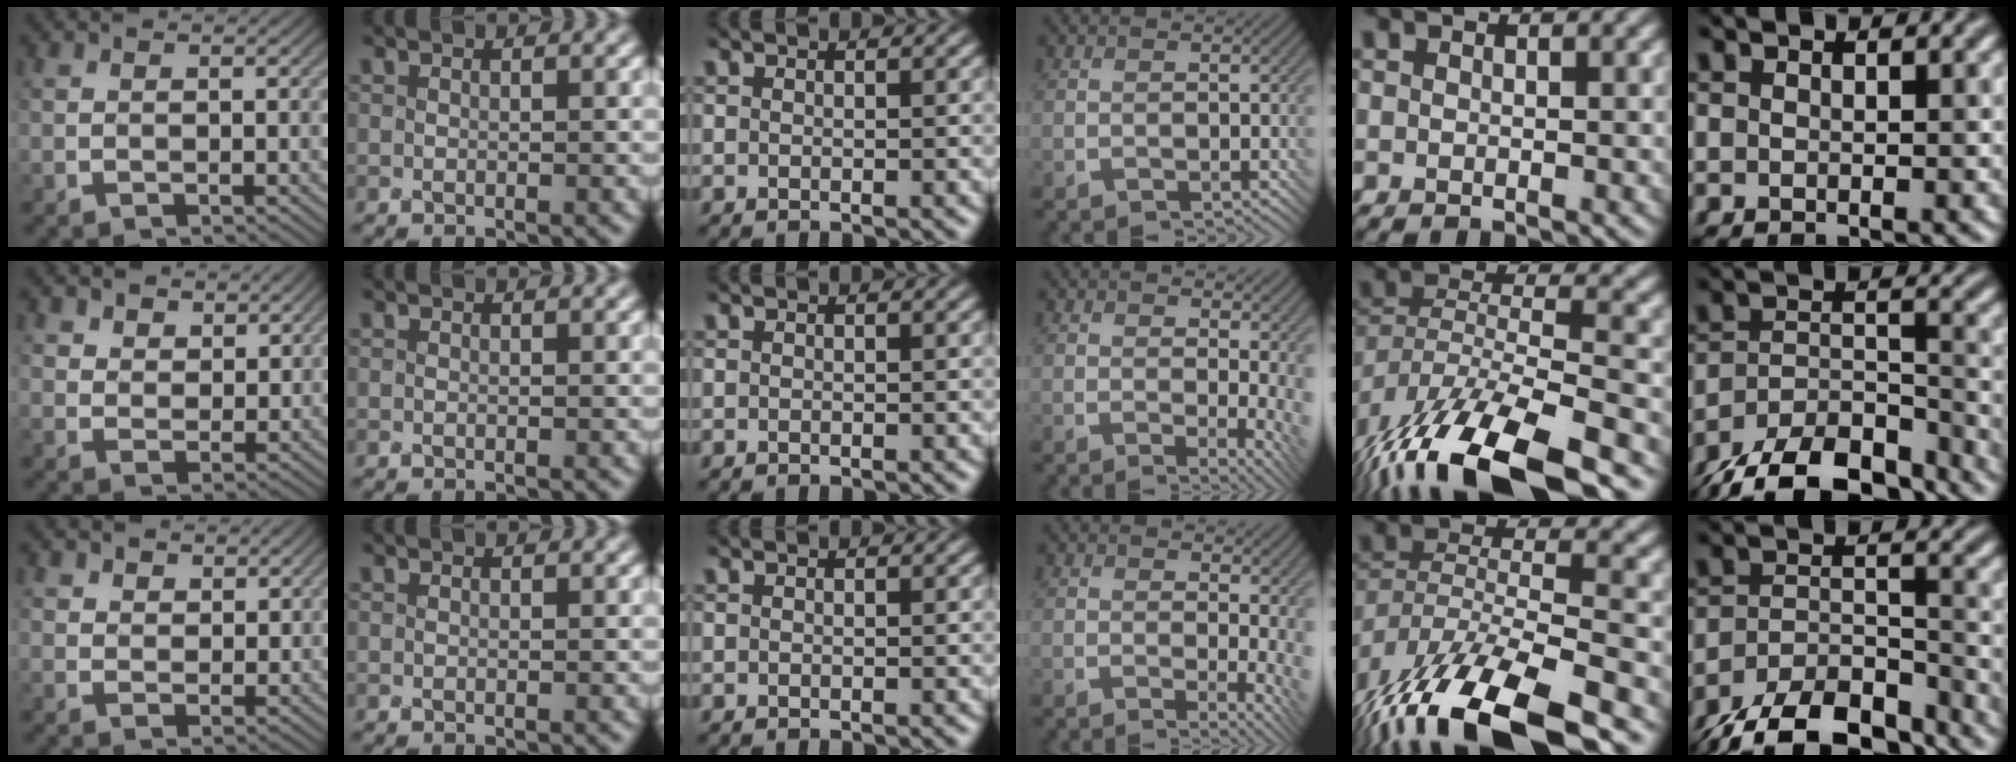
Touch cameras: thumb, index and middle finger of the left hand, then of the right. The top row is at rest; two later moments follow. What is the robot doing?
{"motion": "screw", "object": "bottle cap"}